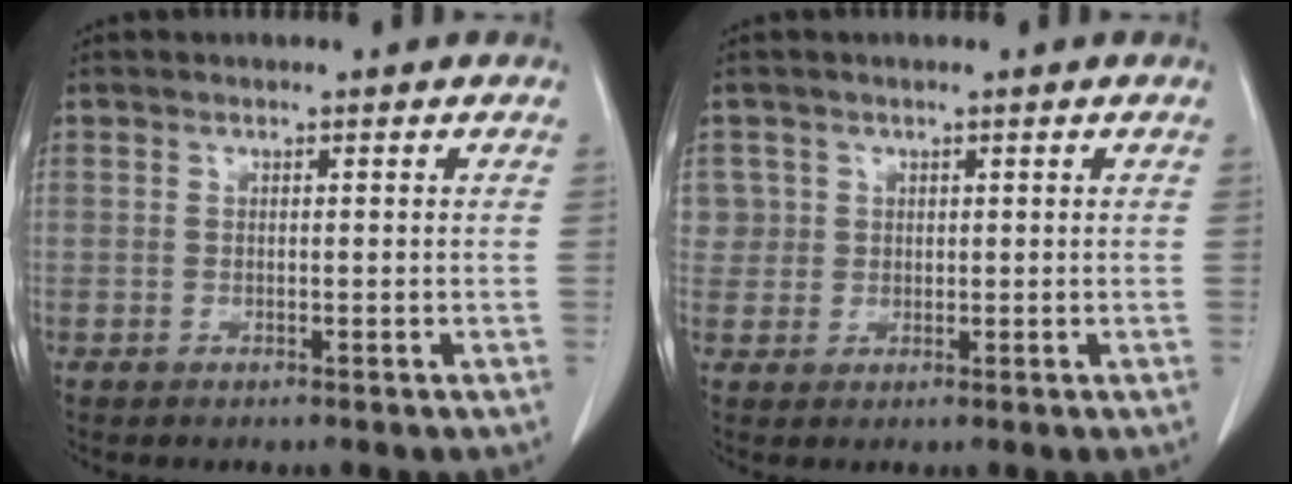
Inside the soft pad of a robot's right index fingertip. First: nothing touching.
{"total": 2.7, "force": [0.9, 2.5, -0.3], "torque": [0.022, 0.003, 0.013]}